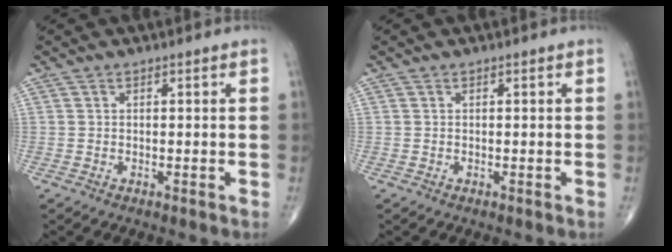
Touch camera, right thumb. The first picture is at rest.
{"total": 0.0}